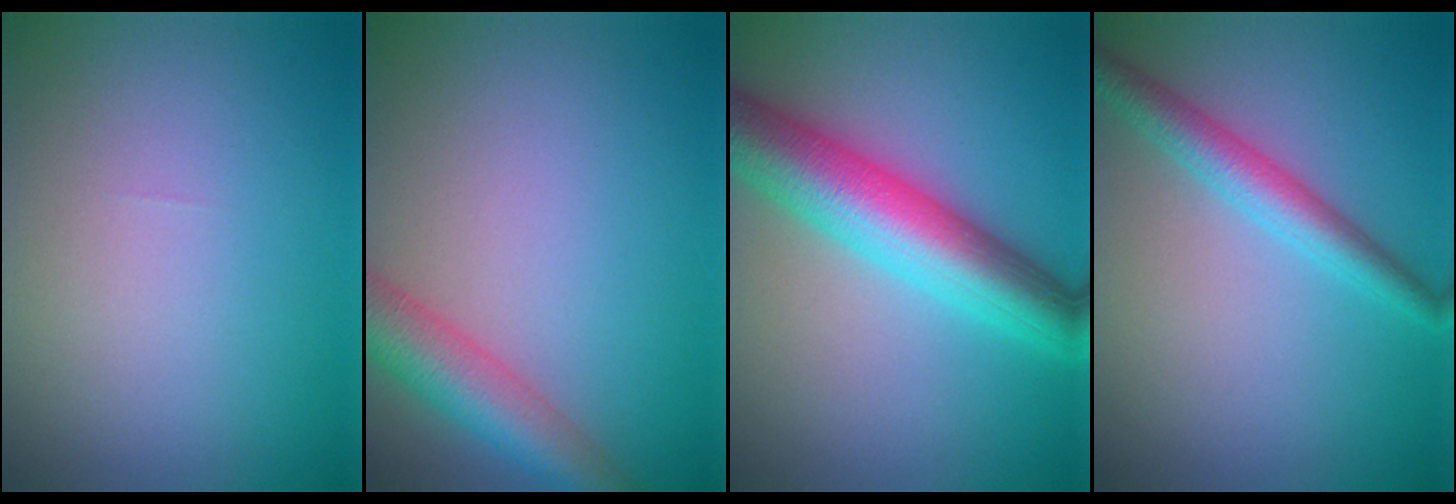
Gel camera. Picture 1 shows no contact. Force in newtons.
{"total": 5.0, "press": 5.0, "slide": 0.3}
{"total": 8.8, "press": 8.7, "slide": 0.3}
{"total": 3.4, "press": 3.4, "slide": 0.0}